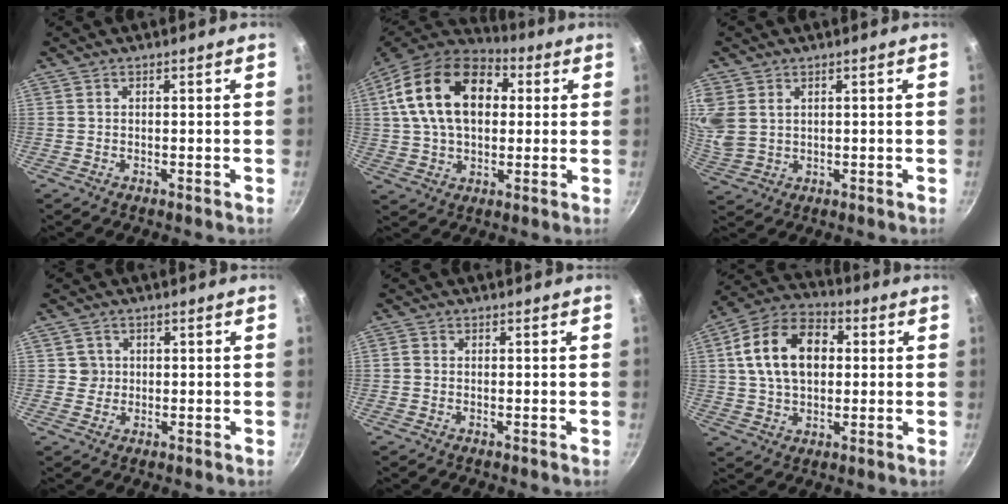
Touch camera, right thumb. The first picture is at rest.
{"total": 20.6, "force": [4.7, 13.6, 14.8], "torque": [-0.238, 0.017, 0.068]}
{"total": 8.6, "force": [2.8, 6.5, 4.9], "torque": [-0.106, -0.002, 0.066]}
{"total": 2.4, "force": [0.4, 2.4, 0.2], "torque": [0.015, 0.007, 0.004]}
{"total": 0.8, "force": [-0.2, 0.7, 0.3], "torque": [-0.005, 0.002, -0.005]}
{"total": 15.9, "force": [2.7, 10.8, 11.4], "torque": [-0.174, 0.021, 0.032]}